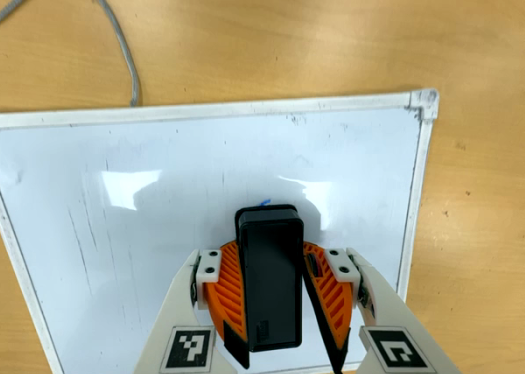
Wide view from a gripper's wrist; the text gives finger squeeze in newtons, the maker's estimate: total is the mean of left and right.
{"total": 14.2, "left": 16.3, "right": 12.2}